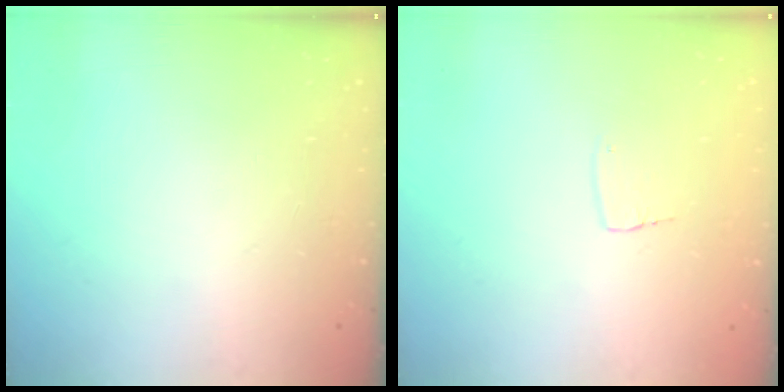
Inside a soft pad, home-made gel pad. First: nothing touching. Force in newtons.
{"total": 2.6, "press": 2.6, "slide": 0.1}